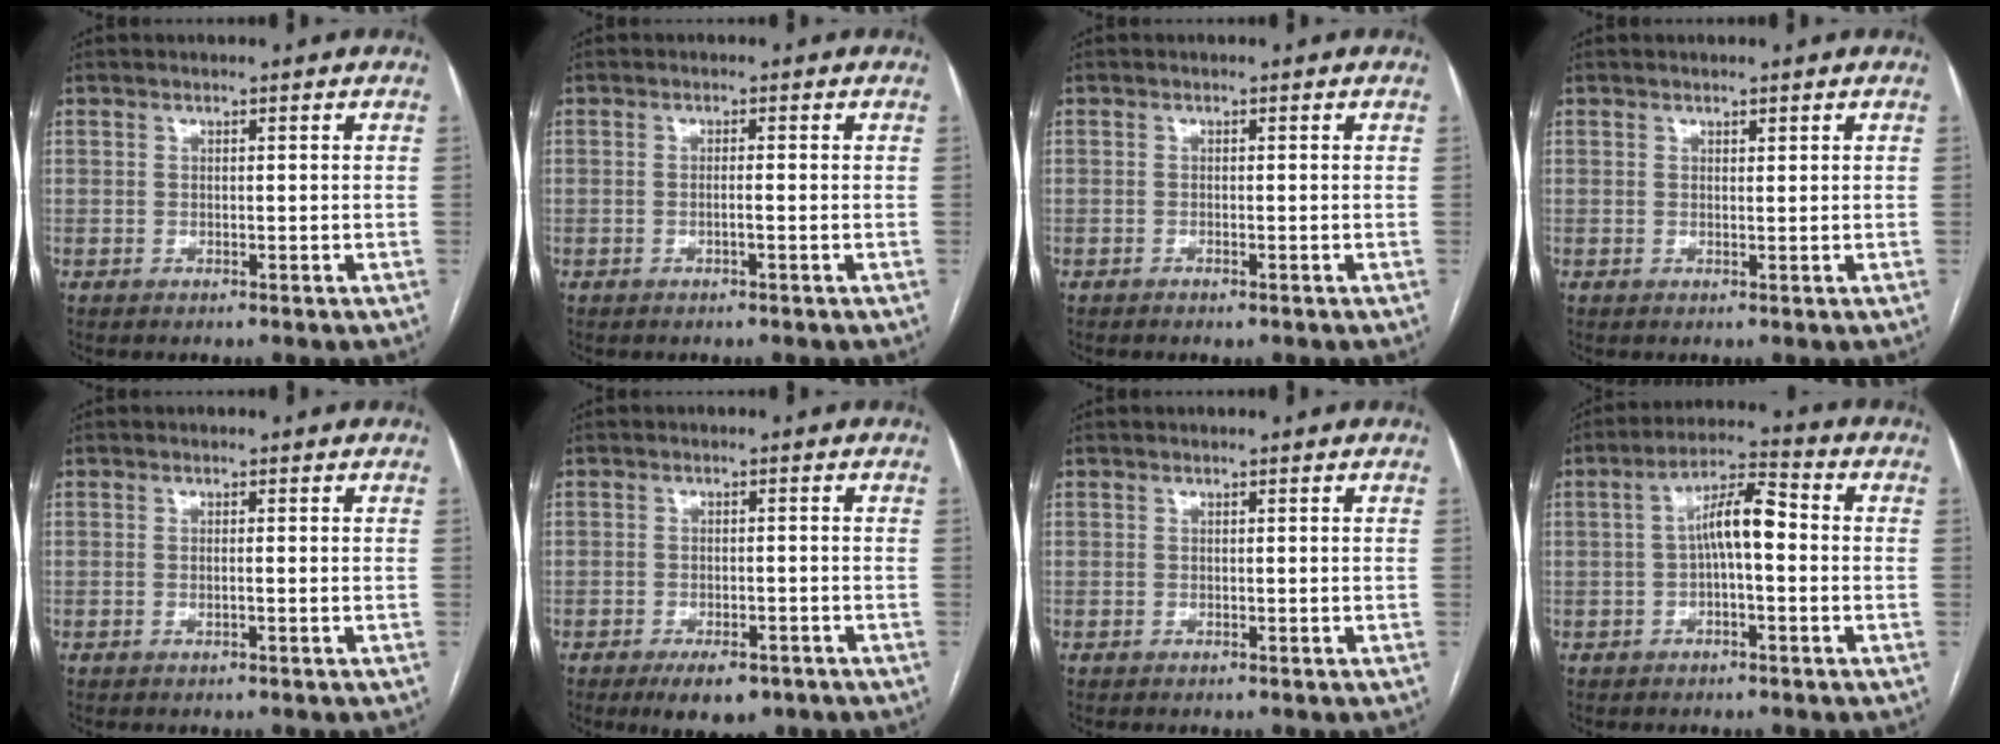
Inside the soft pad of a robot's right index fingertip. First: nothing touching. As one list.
[{"total": 1.0, "force": [-0.3, -0.1, 0.9], "torque": [-0.015, 0.003, -0.003]}, {"total": 0.7, "force": [-0.5, 0.1, 0.5], "torque": [-0.009, -0.002, -0.008]}, {"total": 0.6, "force": [0.5, 0.2, 0.3], "torque": [-0.006, -0.002, 0.007]}, {"total": 0.6, "force": [0.0, 0.0, 0.6], "torque": [-0.010, 0.002, 0.002]}, {"total": 5.8, "force": [-3.9, 2.6, 3.5], "torque": [-0.049, -0.002, -0.054]}, {"total": 0.0}, {"total": 7.3, "force": [-0.1, 1.9, 7.1], "torque": [-0.127, 0.028, -0.005]}]